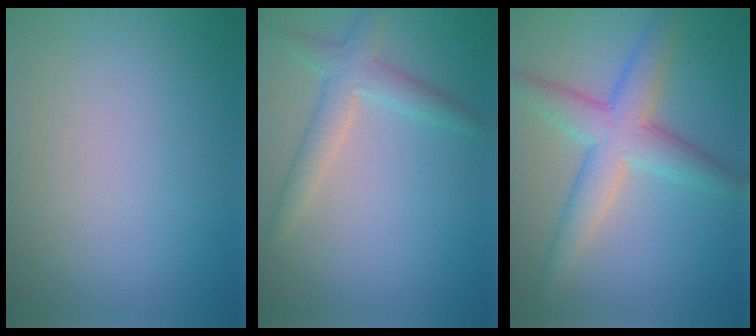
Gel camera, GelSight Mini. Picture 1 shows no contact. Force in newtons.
{"total": 3.1, "press": 3.1, "slide": 0.1}
{"total": 5.5, "press": 5.5, "slide": 0.2}